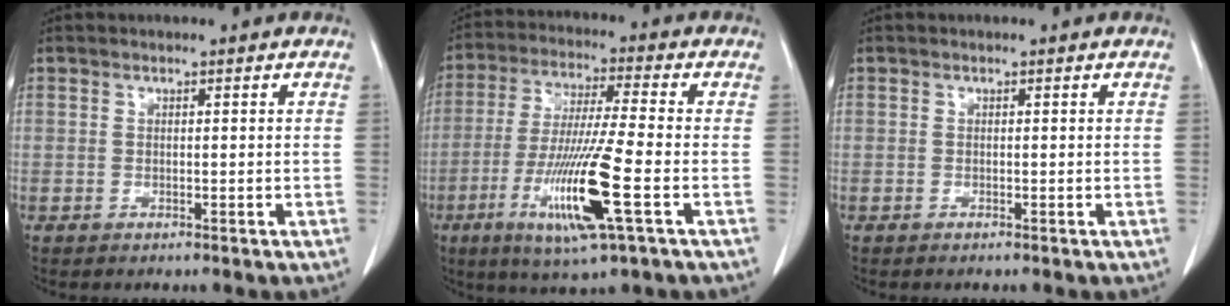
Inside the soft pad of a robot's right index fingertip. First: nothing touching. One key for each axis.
{"total": 14.4, "fx": -4.9, "fy": 0.0, "fz": 13.6, "tx": -0.271, "ty": -0.028, "tz": -0.091}
{"total": 0.0}